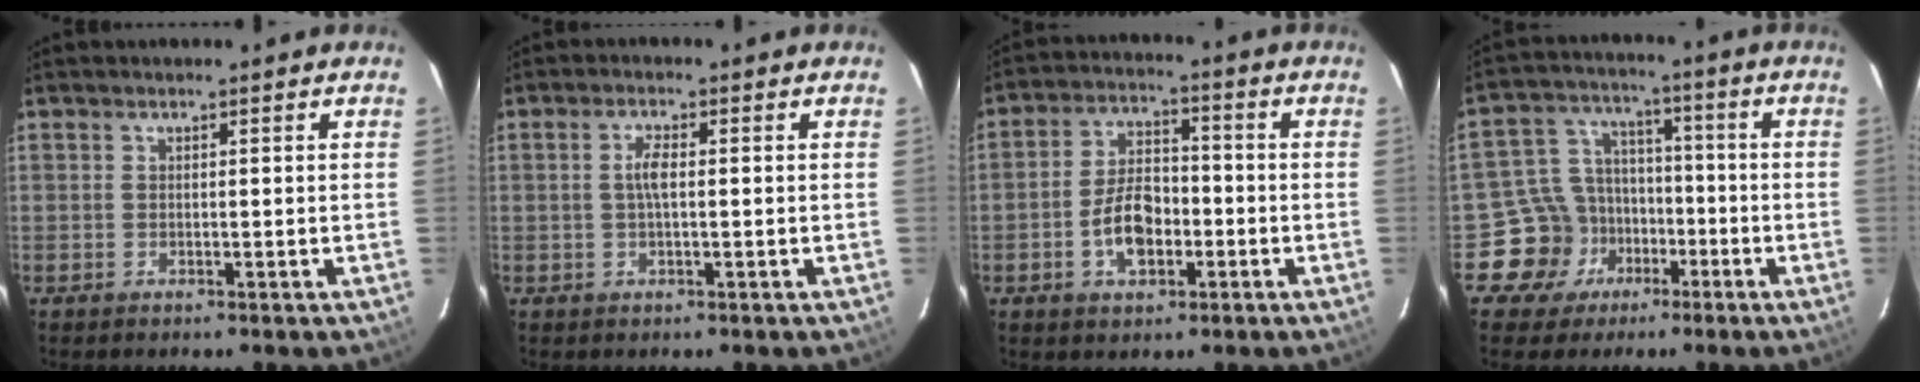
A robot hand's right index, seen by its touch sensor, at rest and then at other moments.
{"total": 2.6, "force": [0.0, 0.7, 2.5], "torque": [-0.051, 0.004, 0.001]}
{"total": 8.8, "force": [-2.9, 5.1, 6.6], "torque": [-0.129, 0.018, -0.044]}
{"total": 10.3, "force": [-5.0, 8.9, 1.3], "torque": [-0.048, 0.039, -0.072]}